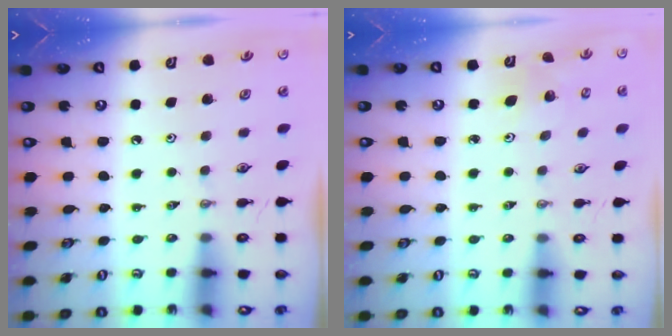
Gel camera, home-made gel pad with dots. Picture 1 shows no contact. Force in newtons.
{"total": 4.2, "press": 3.8, "slide": 1.9}